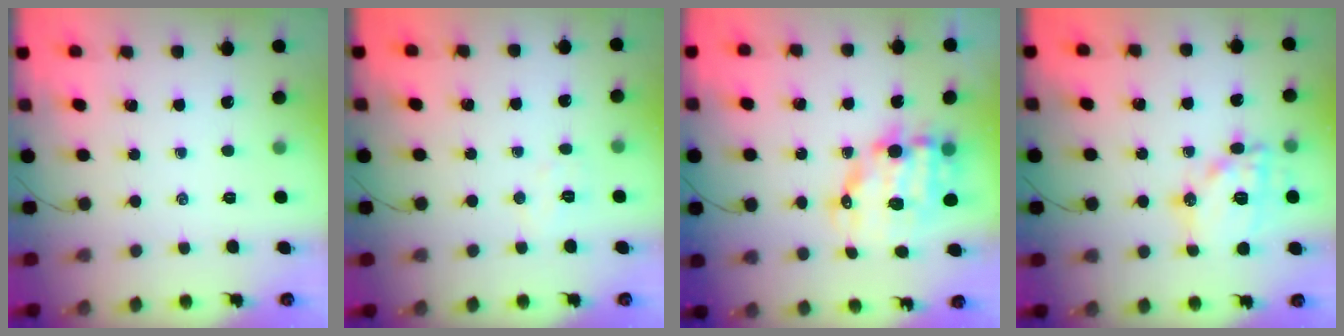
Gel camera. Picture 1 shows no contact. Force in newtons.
{"total": 4.0, "press": 3.9, "slide": 0.9}
{"total": 12.6, "press": 12.2, "slide": 2.7}
{"total": 15.6, "press": 15.5, "slide": 1.5}